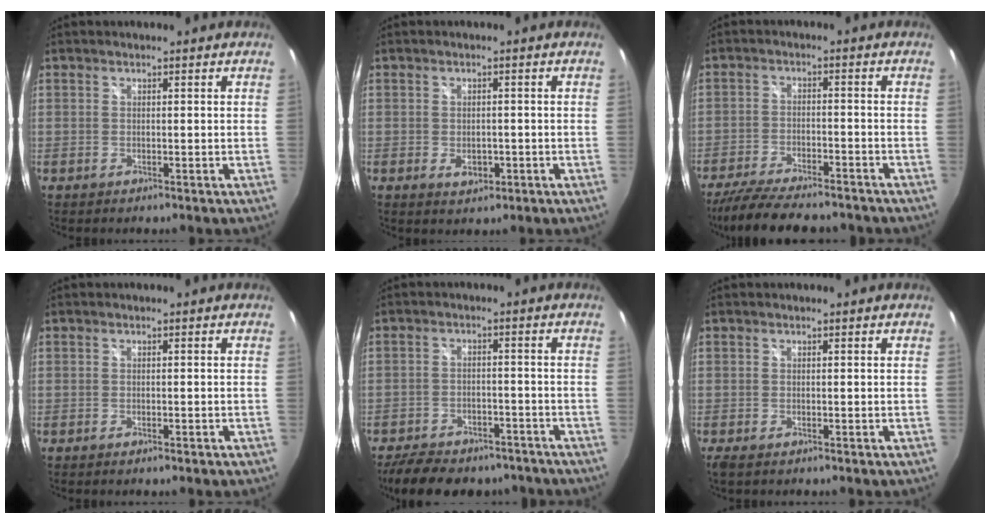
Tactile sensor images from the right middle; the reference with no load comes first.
{"total": 3.2, "force": [-1.1, 2.2, 2.1], "torque": [-0.036, -0.006, -0.014]}
{"total": 16.1, "force": [-13.5, 4.0, 7.7], "torque": [-0.159, -0.033, -0.211]}
{"total": 1.5, "force": [-1.1, 0.4, 0.9], "torque": [-0.013, -0.005, -0.017]}
{"total": 15.9, "force": [-12.7, 6.8, 6.9], "torque": [-0.152, -0.007, -0.173]}
{"total": 1.9, "force": [-1.3, 0.6, 1.3], "torque": [-0.026, -0.009, -0.020]}